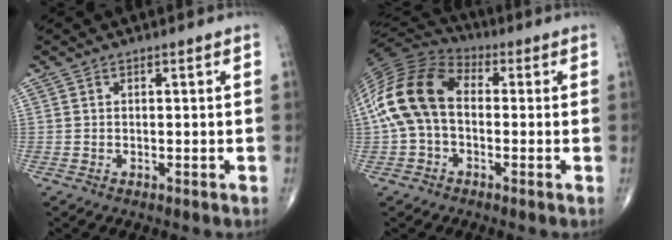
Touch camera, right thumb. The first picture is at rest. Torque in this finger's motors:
{"motor_torque": [-0.45, 1.26, 0.57, -0.48, 0.28]}